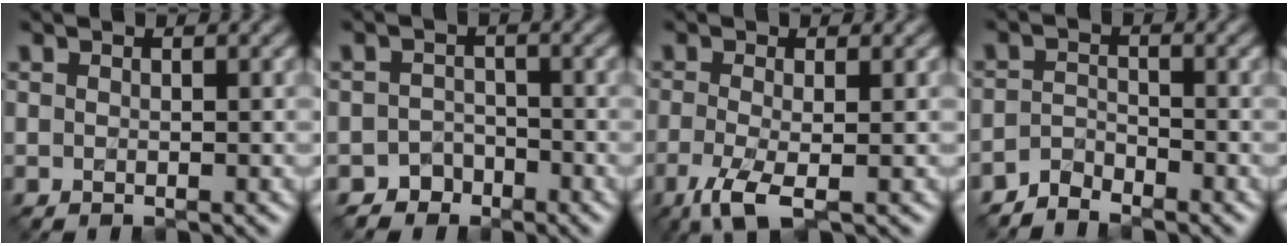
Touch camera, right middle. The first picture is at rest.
{"total": 2.2, "force": [-1.6, 1.4, -0.4], "torque": [0.020, 0.012, -0.030]}
{"total": 3.7, "force": [-1.8, 1.0, 3.1], "torque": [-0.067, -0.007, -0.041]}
{"total": 2.0, "force": [-2.0, 0.5, 0.0], "torque": [-0.002, 0.009, -0.047]}